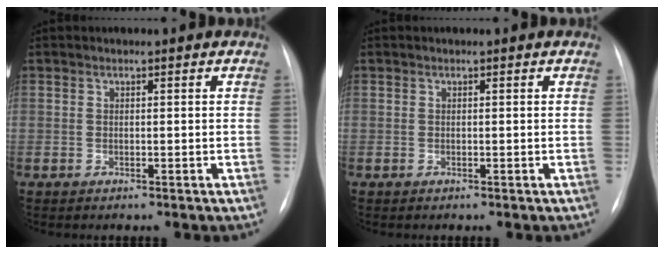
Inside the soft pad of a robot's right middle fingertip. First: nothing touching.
{"total": 0.0}